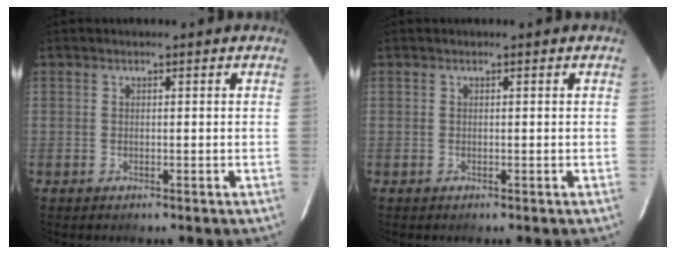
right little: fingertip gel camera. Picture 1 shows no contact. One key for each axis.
{"total": 0.0}